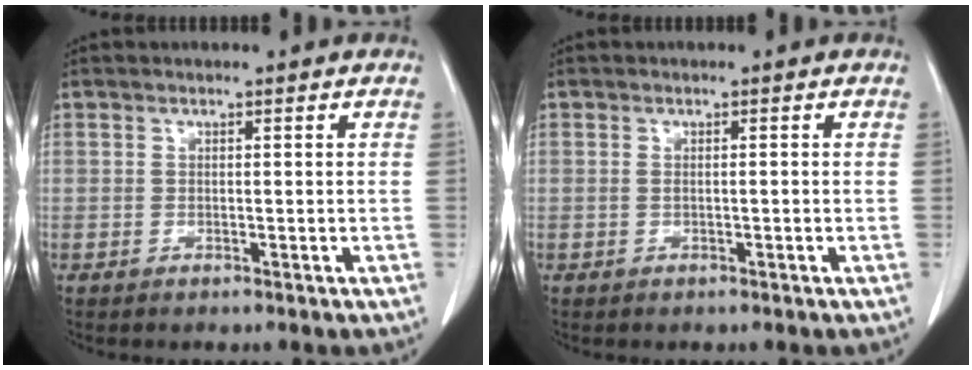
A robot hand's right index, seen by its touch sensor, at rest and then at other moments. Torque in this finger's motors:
{"motor_torque": [-0.04, -0.01, -0.03, -0.01]}